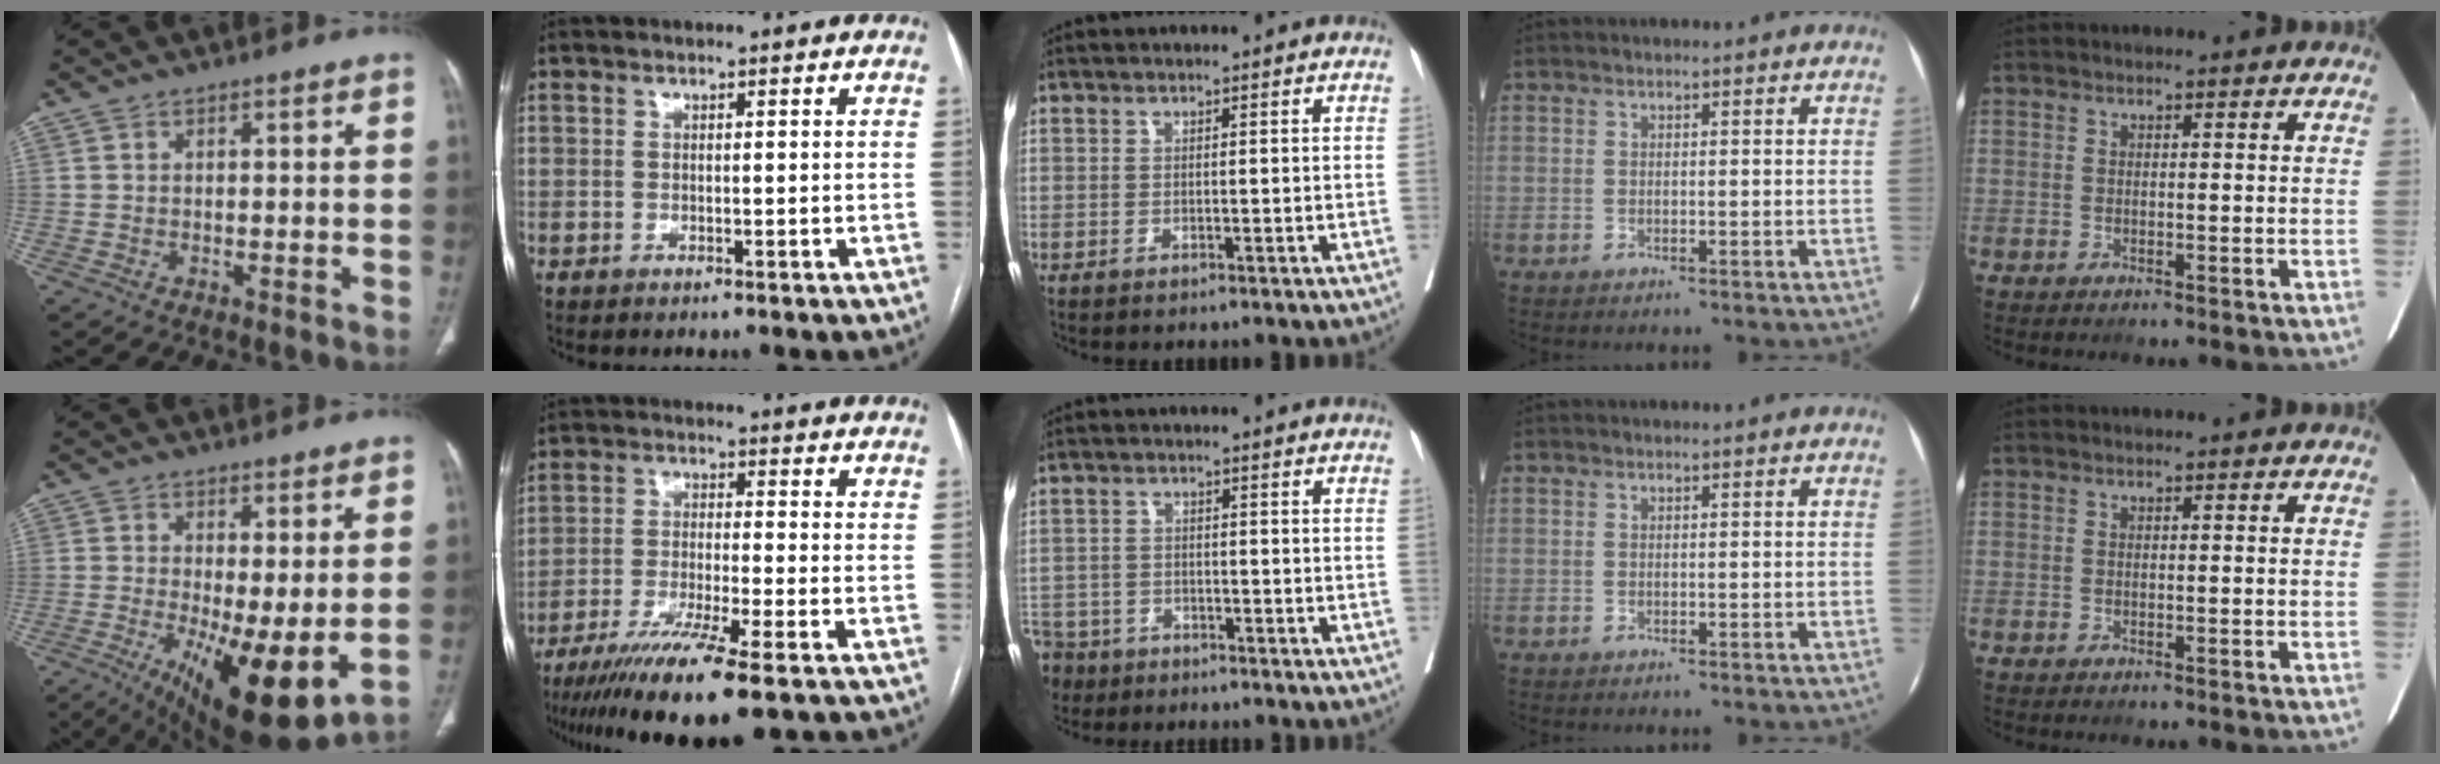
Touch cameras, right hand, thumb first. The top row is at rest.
{"thumb": {"total": 14.4, "force": [-2.1, 4.7, 13.4], "torque": [-0.218, -0.031, -0.016]}, "index": {"total": 12.7, "force": [-8.8, -0.5, 9.1], "torque": [-0.165, -0.035, -0.146]}, "middle": {"total": 9.1, "force": [-7.0, 5.5, 1.9], "torque": [-0.064, -0.008, -0.122]}}